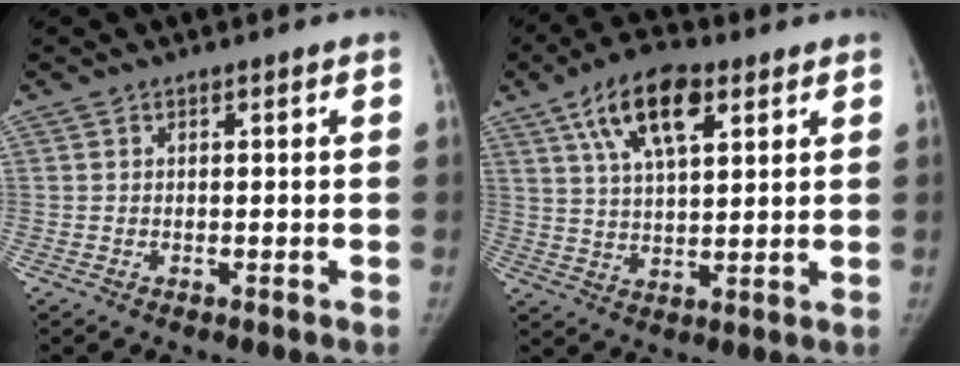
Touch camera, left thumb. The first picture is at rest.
{"total": 12.8, "force": [6.2, 5.5, 9.7], "torque": [-0.156, -0.008, 0.108]}